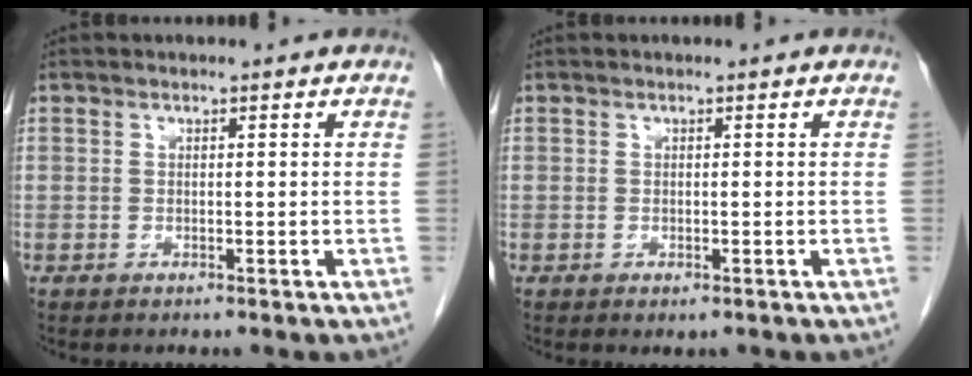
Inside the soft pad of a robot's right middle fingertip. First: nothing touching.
{"total": 0.7, "force": [-0.4, 0.3, 0.5], "torque": [-0.006, -0.002, 0.000]}